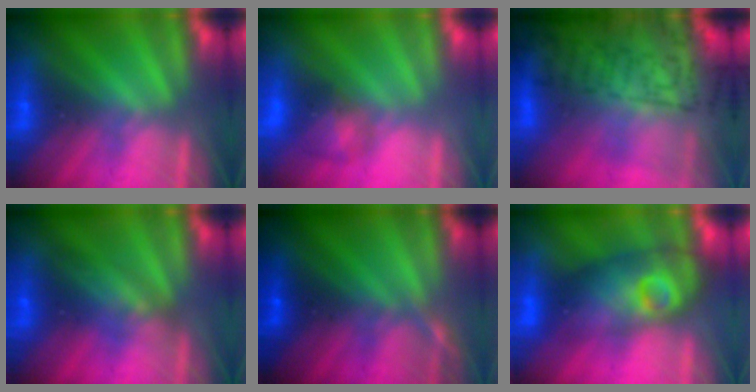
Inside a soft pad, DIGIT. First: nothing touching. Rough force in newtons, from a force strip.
{"total": 2.7}
{"total": 5.8}
{"total": 2.9}
{"total": 1.2}
{"total": 3.8}